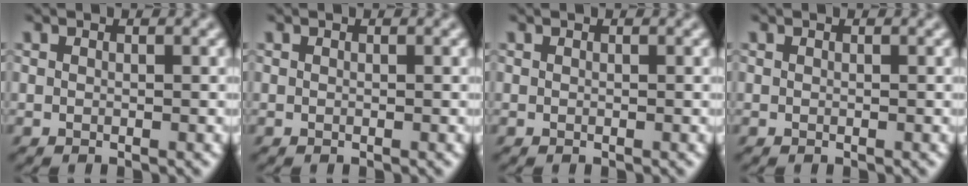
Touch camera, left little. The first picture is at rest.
{"total": 0.0}
{"total": 0.0}
{"total": 0.0}